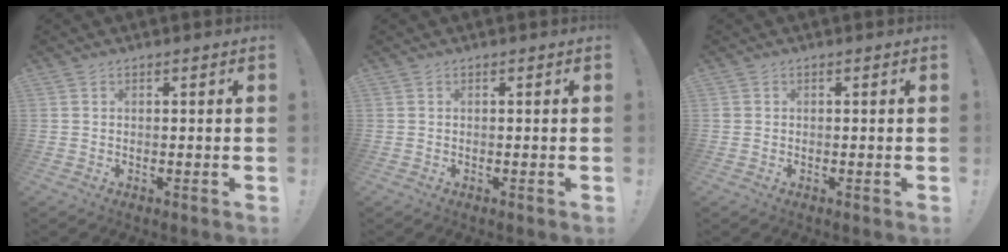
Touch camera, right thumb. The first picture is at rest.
{"total": 0.0}
{"total": 0.7, "force": [0.1, 0.7, 0.2], "torque": [-0.004, 0.002, 0.003]}